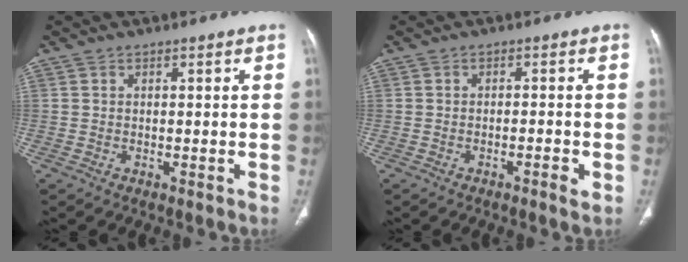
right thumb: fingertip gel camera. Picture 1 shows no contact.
{"total": 2.3, "force": [-1.1, 0.5, 2.0], "torque": [-0.038, 0.003, -0.017]}